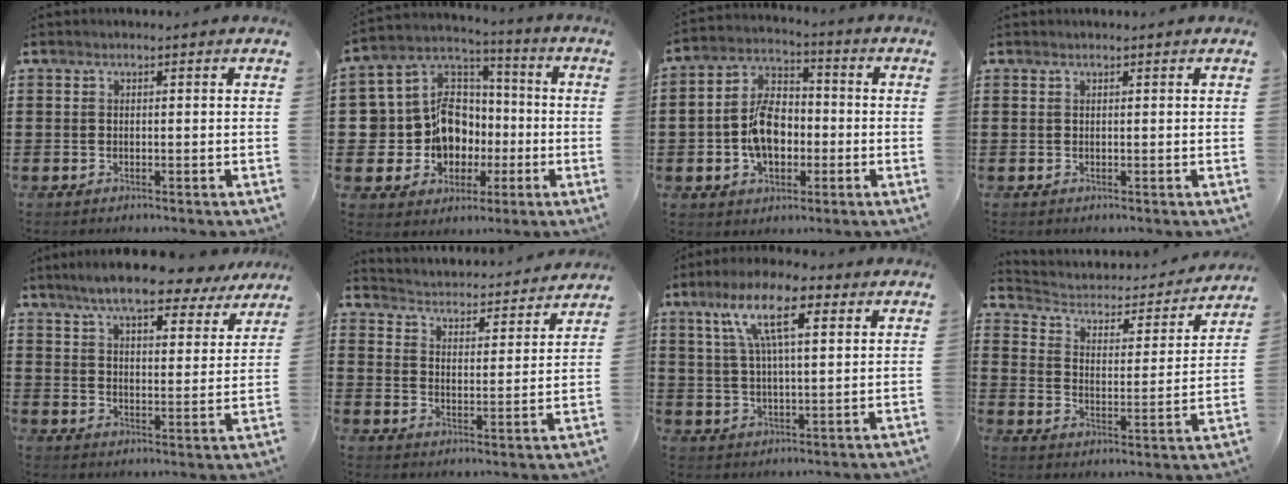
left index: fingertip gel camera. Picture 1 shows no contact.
{"total": 12.1, "force": [-2.2, 10.9, 5.0], "torque": [-0.136, 0.006, -0.032]}
{"total": 8.9, "force": [-1.7, 6.1, 6.3], "torque": [-0.142, 0.013, -0.035]}
{"total": 0.0}
{"total": 9.0, "force": [7.8, 1.3, 4.2], "torque": [-0.101, -0.026, 0.139]}
{"total": 2.8, "force": [2.8, 0.0, -0.2], "torque": [-0.018, -0.033, 0.037]}
{"total": 11.0, "force": [5.6, 3.5, 8.8], "torque": [-0.176, 0.006, 0.094]}
{"total": 2.7, "force": [2.0, 1.6, 1.0], "torque": [-0.034, -0.017, 0.024]}